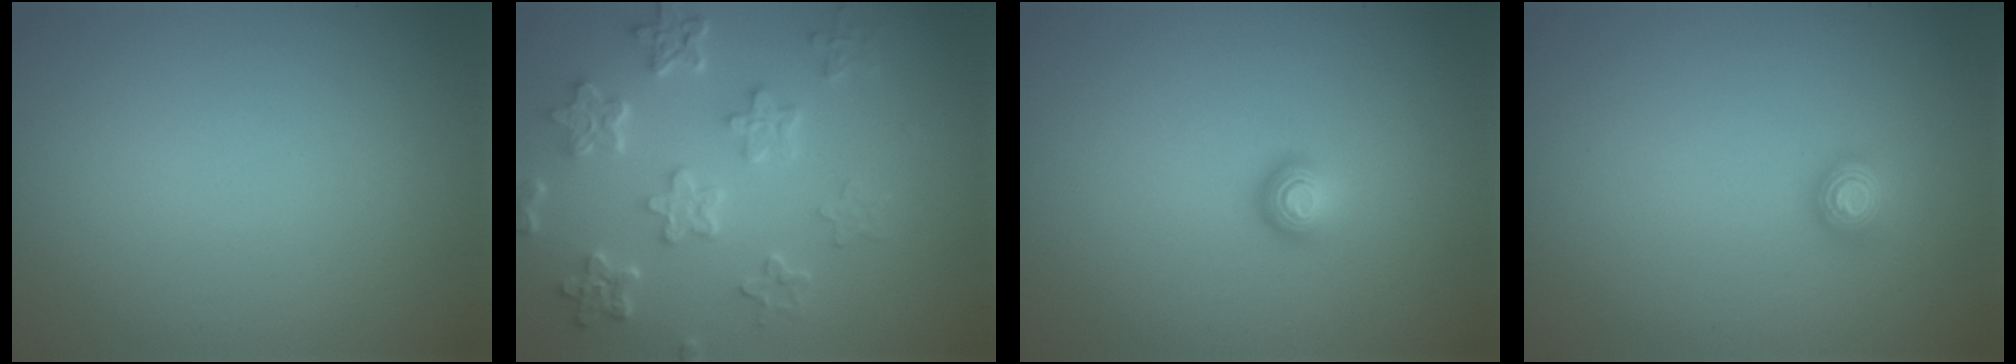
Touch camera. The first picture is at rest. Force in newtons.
{"total": 5.8, "press": 4.4, "slide": 3.8}
{"total": 1.8, "press": 1.1, "slide": 1.4}
{"total": 1.1, "press": 1.1, "slide": 0.1}